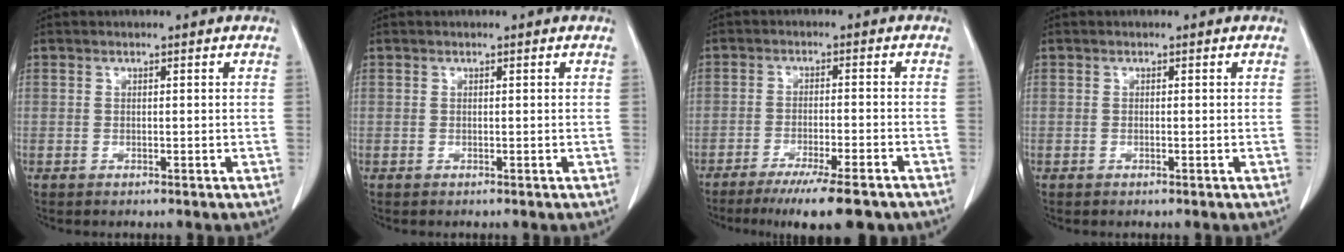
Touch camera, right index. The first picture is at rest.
{"total": 0.0}
{"total": 11.8, "force": [-9.2, 1.1, 7.3], "torque": [-0.098, -0.022, -0.137]}
{"total": 0.0}